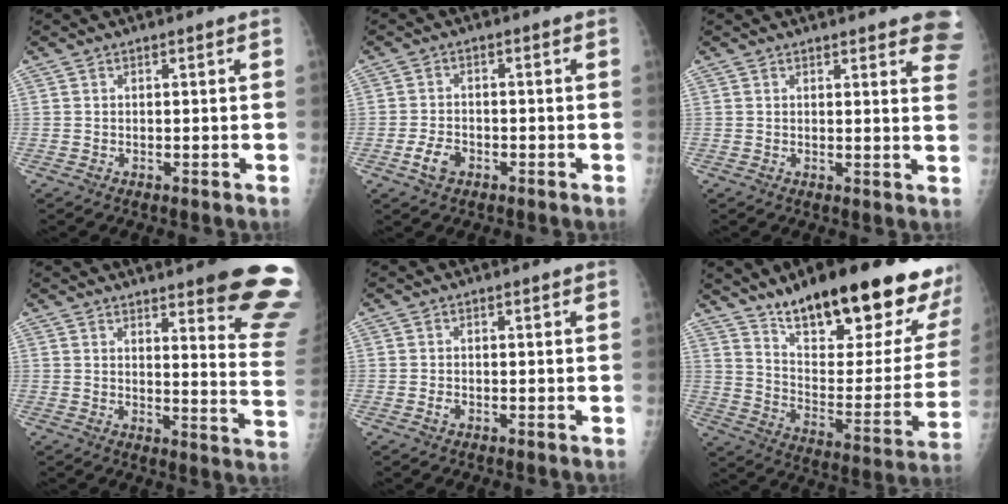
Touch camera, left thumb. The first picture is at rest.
{"total": 3.9, "force": [-1.9, 2.5, 2.3], "torque": [-0.041, 0.011, -0.035]}
{"total": 9.3, "force": [7.3, 2.3, 5.3], "torque": [-0.031, -0.027, 0.063]}
{"total": 17.6, "force": [12.7, 2.8, 11.8], "torque": [-0.118, -0.090, 0.144]}
{"total": 1.0, "force": [-0.4, 0.7, 0.6], "torque": [-0.010, 0.000, -0.009]}
{"total": 29.1, "force": [20.2, 7.8, 19.5], "torque": [-0.250, -0.086, 0.301]}